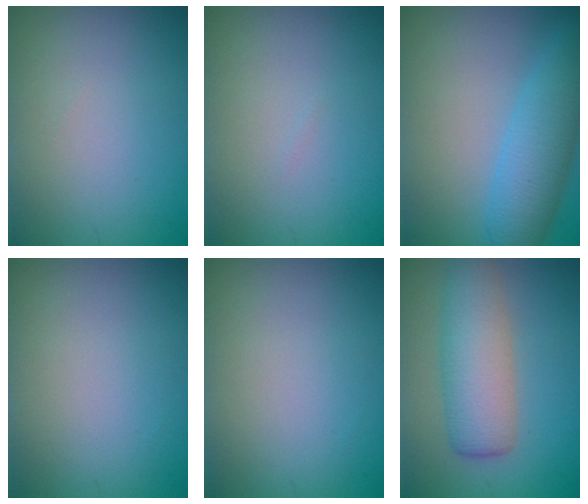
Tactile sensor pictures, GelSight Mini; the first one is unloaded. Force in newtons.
{"total": 0.0}
{"total": 5.6, "press": 5.6, "slide": 0.2}
{"total": 0.0}
{"total": 0.0}
{"total": 5.9, "press": 5.9, "slide": 0.1}